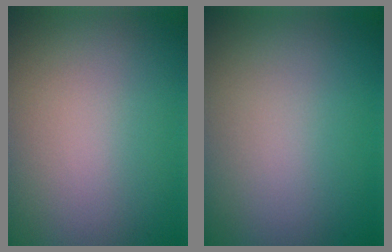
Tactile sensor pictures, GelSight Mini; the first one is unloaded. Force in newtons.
{"total": 0.0}